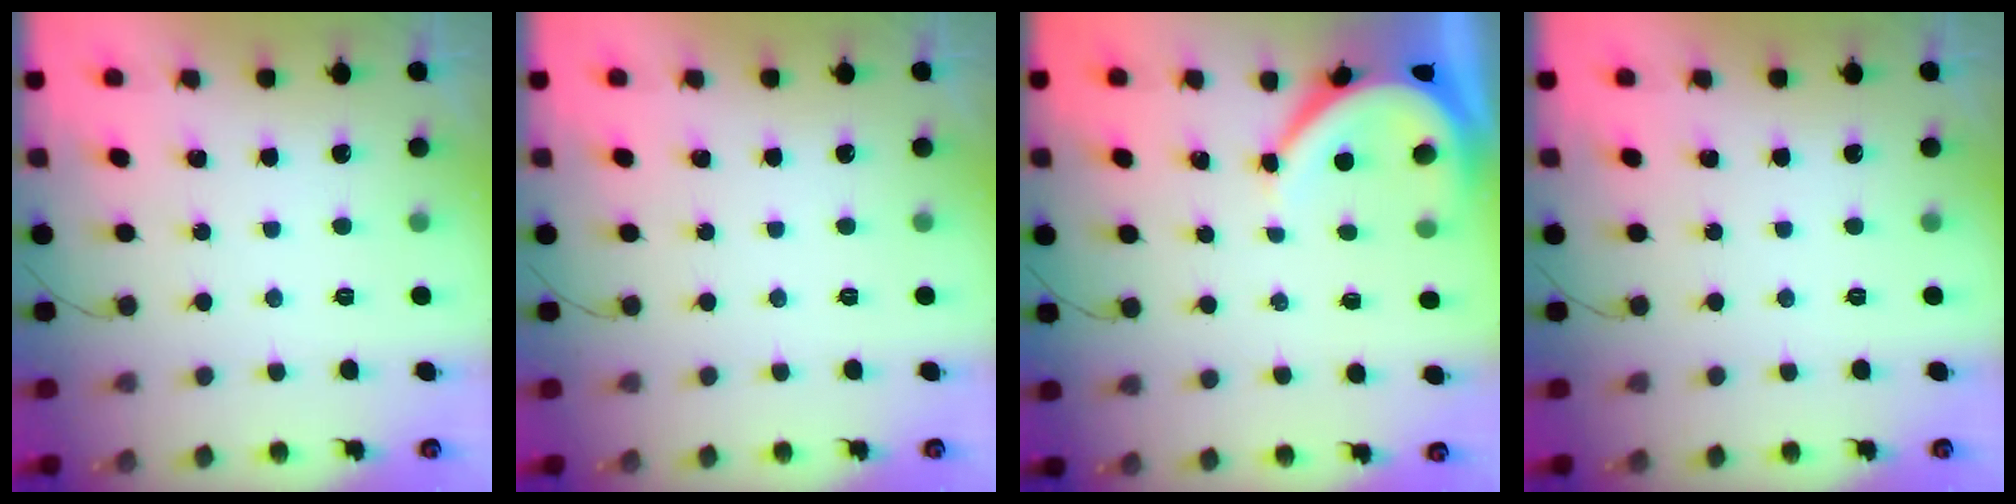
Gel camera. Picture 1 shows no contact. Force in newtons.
{"total": 0.0}
{"total": 6.7, "press": 6.6, "slide": 0.8}
{"total": 0.0}